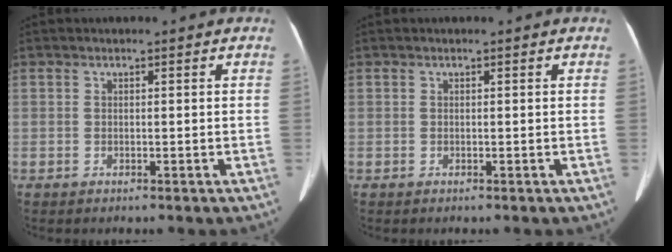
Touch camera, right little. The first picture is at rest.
{"total": 0.0}